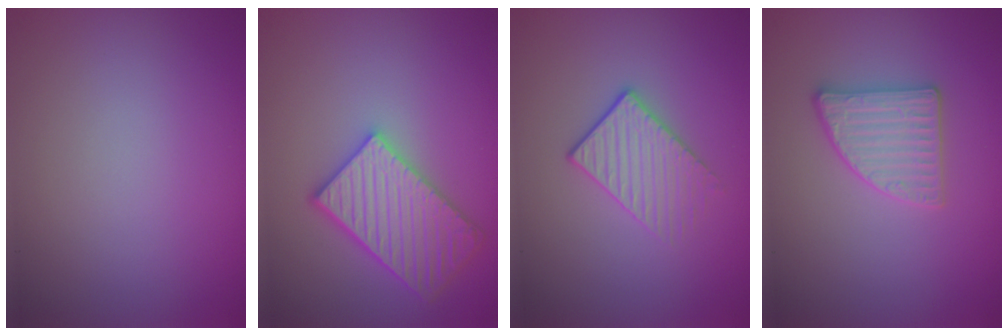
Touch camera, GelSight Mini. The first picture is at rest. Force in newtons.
{"total": 5.2, "press": 4.6, "slide": 2.4}
{"total": 2.2, "press": 1.9, "slide": 1.2}
{"total": 2.8, "press": 2.8, "slide": 0.4}